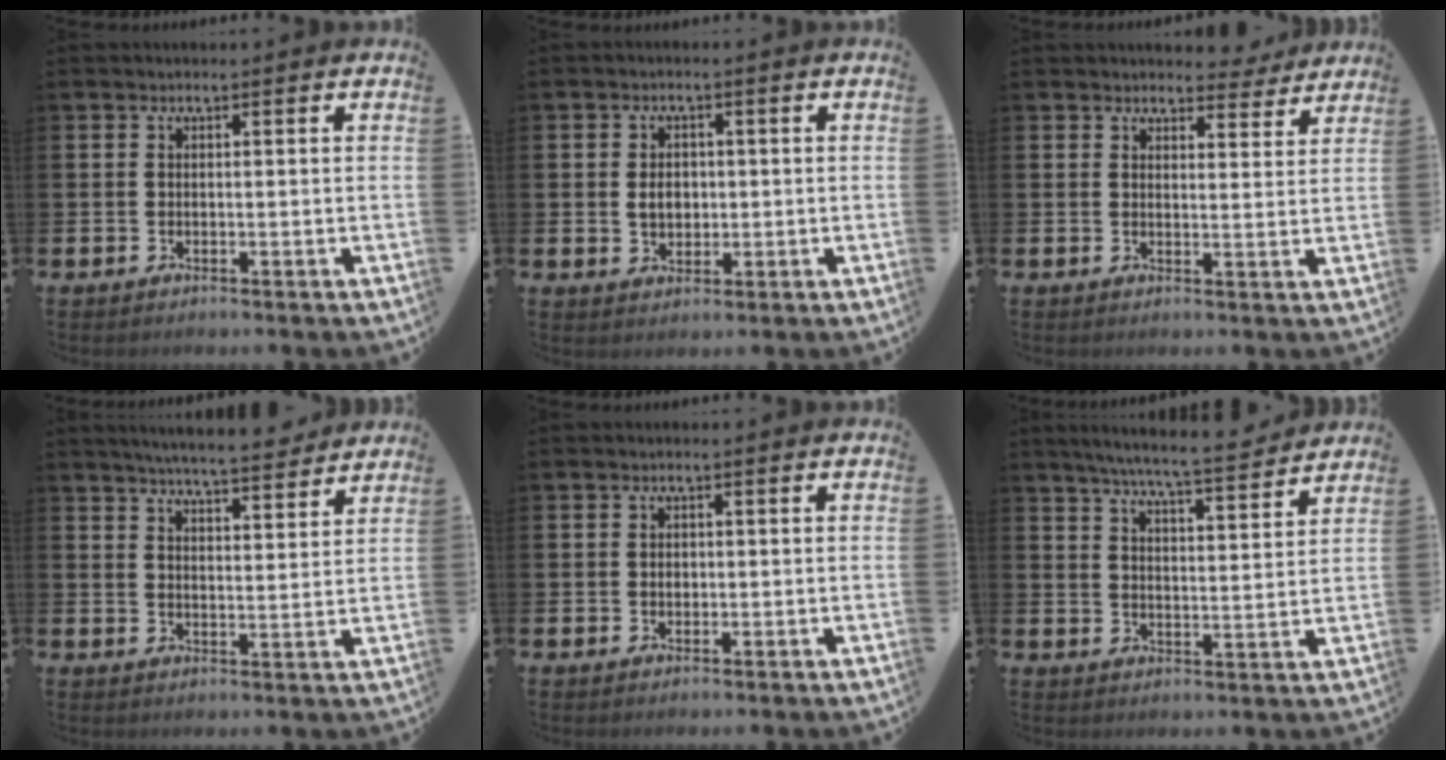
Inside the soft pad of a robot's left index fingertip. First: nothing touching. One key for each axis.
{"total": 3.1, "fx": 0.2, "fy": 2.4, "fz": 1.9, "tx": -0.024, "ty": 0.003, "tz": -0.003}
{"total": 3.9, "fx": 3.8, "fy": 1.1, "fz": 0.3, "tx": 0.003, "ty": -0.023, "tz": 0.064}
{"total": 5.9, "fx": 5.8, "fy": 0.0, "fz": 1.2, "tx": -0.029, "ty": -0.040, "tz": 0.100}
{"total": 1.0, "fx": 0.1, "fy": 0.9, "fz": 0.6, "tx": -0.002, "ty": 0.003, "tz": -0.002}
{"total": 7.0, "fx": 6.6, "fy": -0.1, "fz": 2.3, "tx": -0.053, "ty": -0.046, "tz": 0.113}